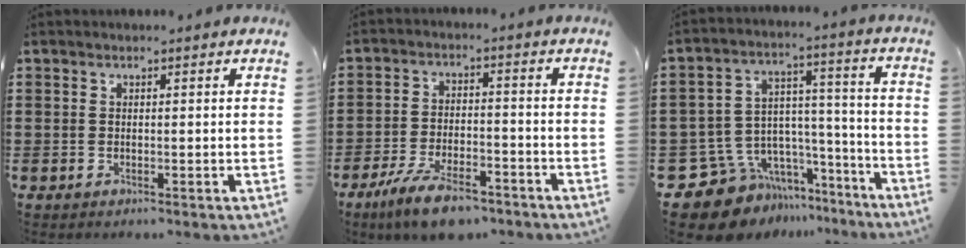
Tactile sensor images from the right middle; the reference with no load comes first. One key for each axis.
{"total": 8.3, "fx": -6.4, "fy": 2.2, "fz": 4.8, "tx": -0.104, "ty": 0.003, "tz": -0.120}
{"total": 11.4, "fx": -9.0, "fy": 6.6, "fz": 2.5, "tx": -0.072, "ty": 0.016, "tz": -0.165}